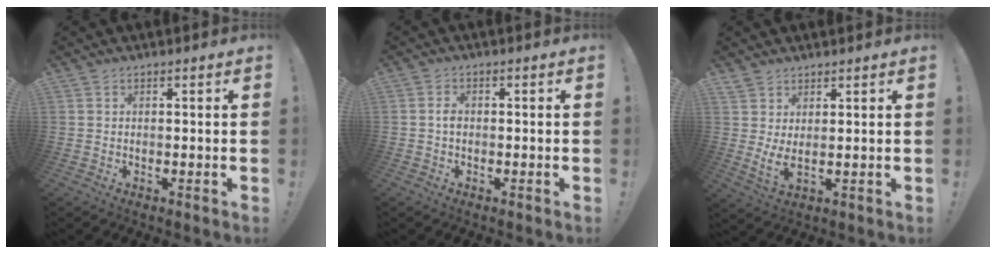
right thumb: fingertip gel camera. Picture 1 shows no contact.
{"total": 2.3, "force": [-0.8, 1.8, 1.2], "torque": [-0.013, 0.005, -0.017]}
{"total": 4.6, "force": [2.4, 1.5, 3.7], "torque": [-0.067, -0.026, 0.044]}